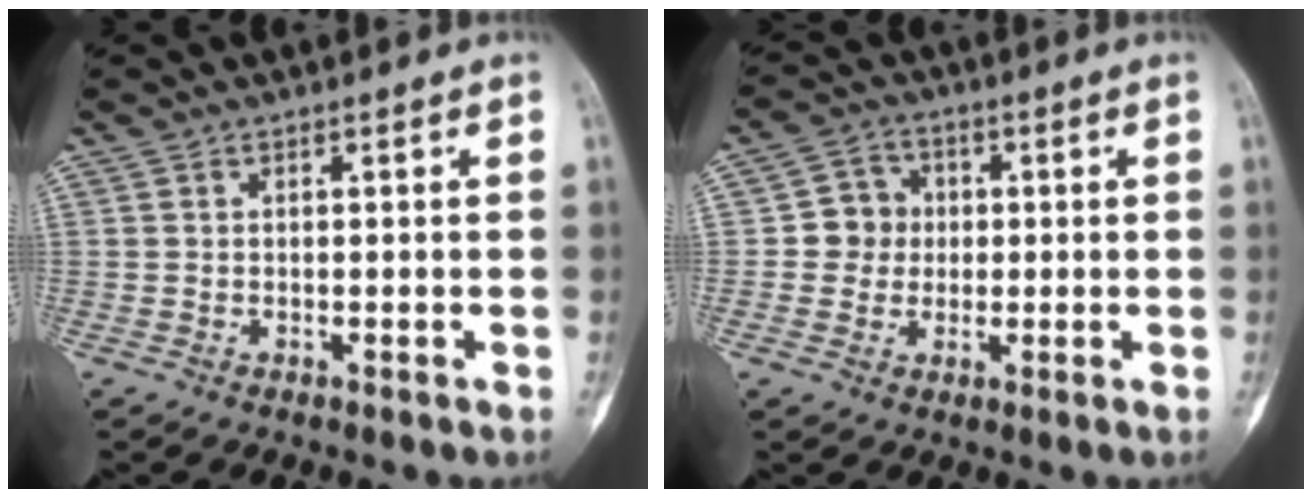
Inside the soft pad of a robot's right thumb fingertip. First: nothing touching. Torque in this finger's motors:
{"motor_torque": [-0.03, 0.01, 0.09, -0.07, -0.01]}